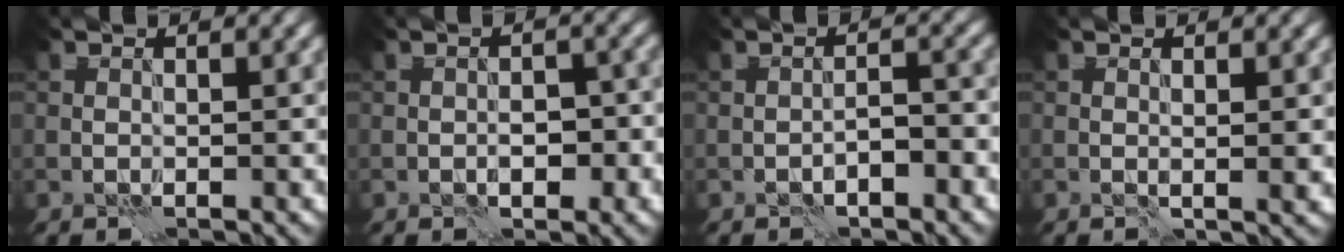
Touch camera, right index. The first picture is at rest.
{"total": 2.8, "force": [-0.9, 1.4, 2.3], "torque": [-0.027, 0.007, -0.013]}
{"total": 2.2, "force": [-1.1, 0.7, 1.7], "torque": [-0.026, 0.008, -0.021]}
{"total": 1.3, "force": [0.1, 0.1, 1.3], "torque": [-0.019, -0.003, 0.000]}